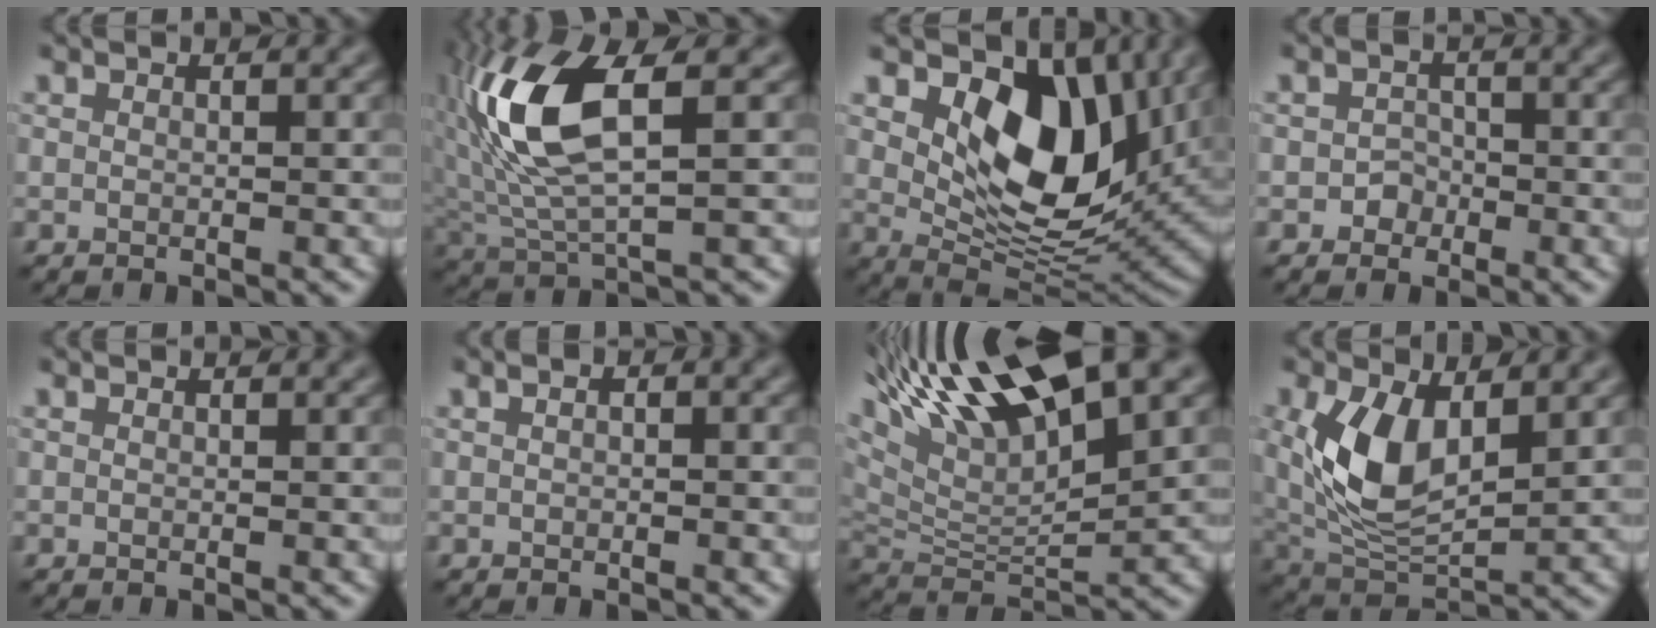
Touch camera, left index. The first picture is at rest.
{"total": 9.5, "force": [2.3, 3.7, 8.5], "torque": [-0.188, 0.012, 0.043]}
{"total": 10.0, "force": [3.4, 5.9, 7.3], "torque": [-0.116, -0.017, 0.053]}
{"total": 1.5, "force": [-0.7, 1.2, 0.3], "torque": [0.005, 0.005, -0.013]}
{"total": 0.0}
{"total": 0.9, "force": [0.1, 0.5, 0.7], "torque": [-0.011, 0.002, 0.000]}
{"total": 14.5, "force": [8.9, 4.4, 10.5], "torque": [-0.197, 0.023, 0.155]}
{"total": 8.3, "force": [1.8, 4.4, 6.8], "torque": [-0.151, -0.005, 0.036]}